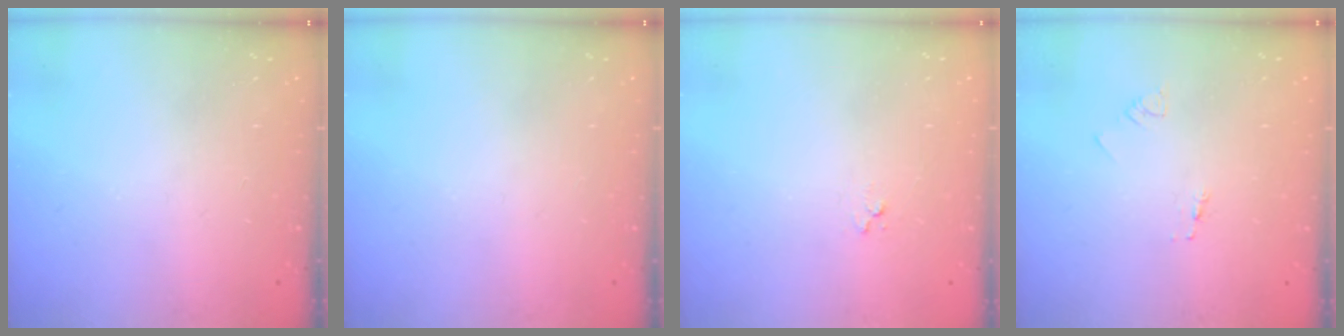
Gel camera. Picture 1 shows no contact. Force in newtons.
{"total": 0.0}
{"total": 3.0, "press": 3.0, "slide": 0.2}
{"total": 1.7, "press": 1.7, "slide": 0.2}